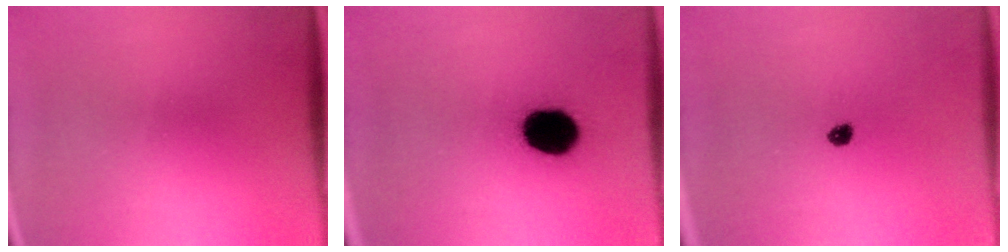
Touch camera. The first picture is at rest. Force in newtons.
{"total": 14.4}
{"total": 1.9}